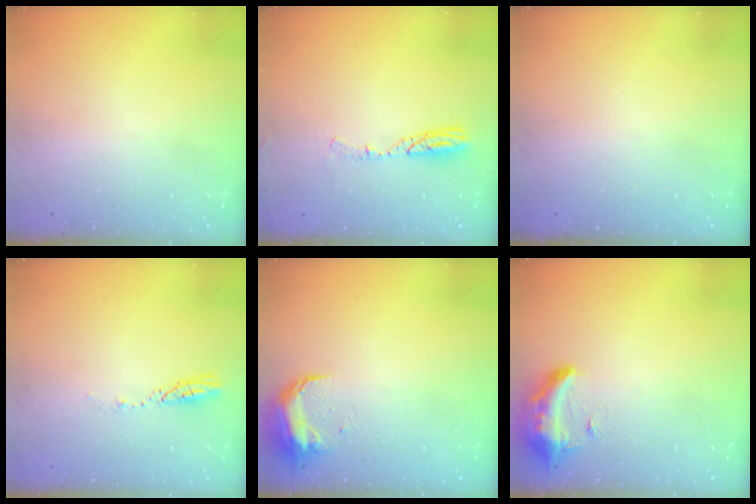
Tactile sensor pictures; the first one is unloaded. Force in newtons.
{"total": 5.7, "press": 5.5, "slide": 1.6}
{"total": 0.0}
{"total": 3.3, "press": 3.3, "slide": 0.4}
{"total": 9.2, "press": 9.2, "slide": 0.7}
{"total": 19.4, "press": 12.3, "slide": 14.9}